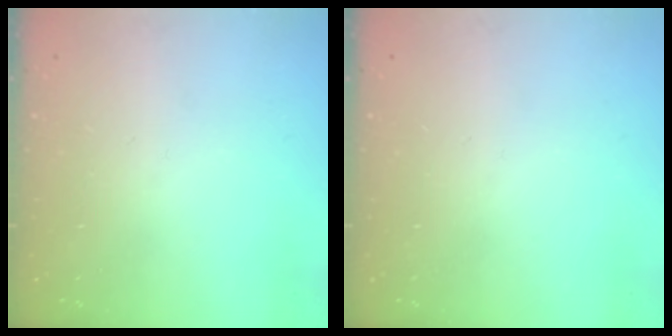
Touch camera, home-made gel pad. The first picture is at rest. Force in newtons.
{"total": 0.0}